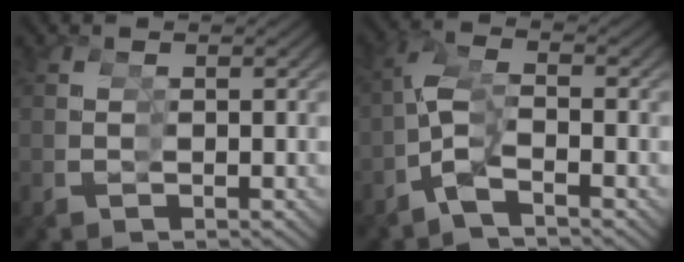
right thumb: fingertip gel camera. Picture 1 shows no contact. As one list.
[{"total": 3.4, "force": [-2.0, 2.2, 1.7], "torque": [-0.064, 0.001, -0.039]}]